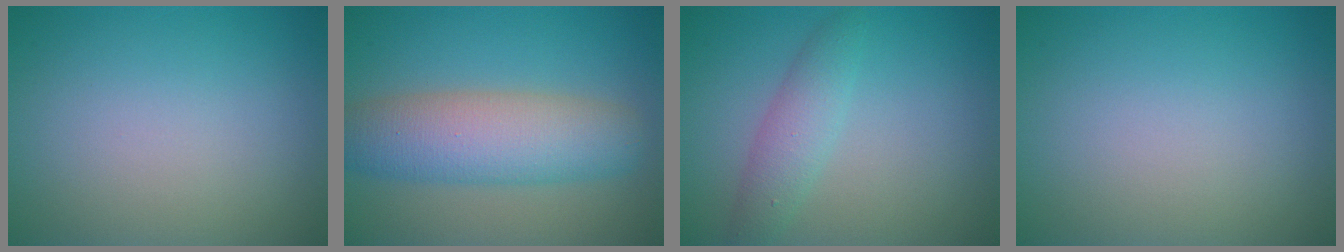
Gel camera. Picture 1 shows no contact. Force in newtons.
{"total": 6.9, "press": 6.9, "slide": 0.3}
{"total": 2.7, "press": 2.7, "slide": 0.2}
{"total": 0.0}